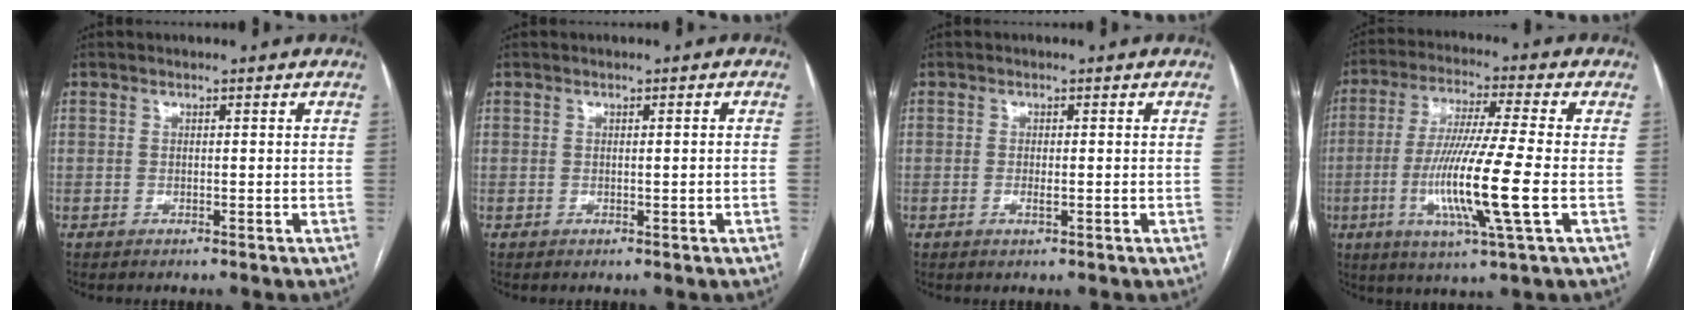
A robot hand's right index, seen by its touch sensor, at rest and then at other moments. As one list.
[{"total": 0.9, "force": [-0.2, -0.1, 0.9], "torque": [-0.015, -0.001, 0.002]}, {"total": 1.2, "force": [-0.3, 0.3, 1.2], "torque": [-0.024, -0.002, -0.007]}, {"total": 14.1, "force": [-3.1, -0.4, 13.7], "torque": [-0.274, -0.020, -0.065]}]